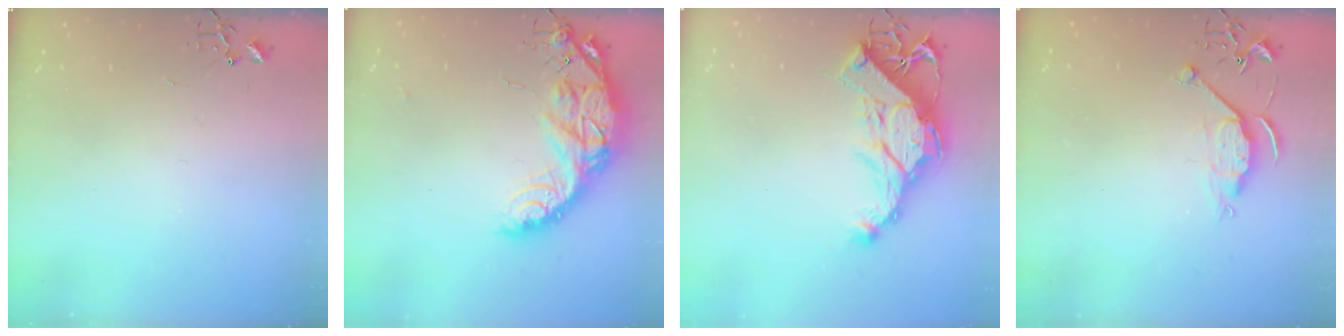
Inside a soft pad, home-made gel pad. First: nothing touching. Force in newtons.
{"total": 17.5, "press": 17.4, "slide": 1.4}
{"total": 15.6, "press": 15.4, "slide": 2.1}
{"total": 6.2, "press": 6.2, "slide": 0.5}